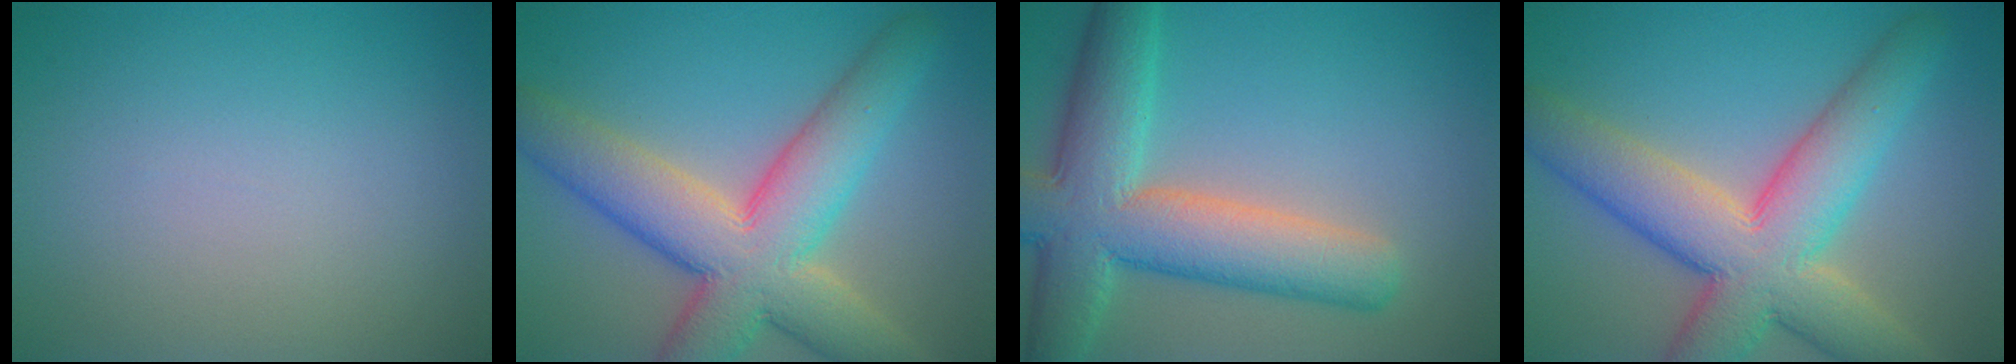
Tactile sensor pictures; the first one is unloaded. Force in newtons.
{"total": 10.4, "press": 10.4, "slide": 0.6}
{"total": 9.8, "press": 9.7, "slide": 0.6}
{"total": 10.4, "press": 10.4, "slide": 0.6}